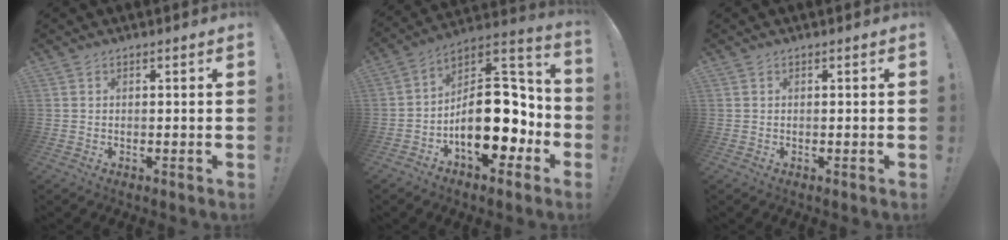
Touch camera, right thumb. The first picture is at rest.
{"total": 22.0, "force": [-4.6, 12.7, 17.4], "torque": [-0.248, 0.024, -0.059]}
{"total": 0.0}